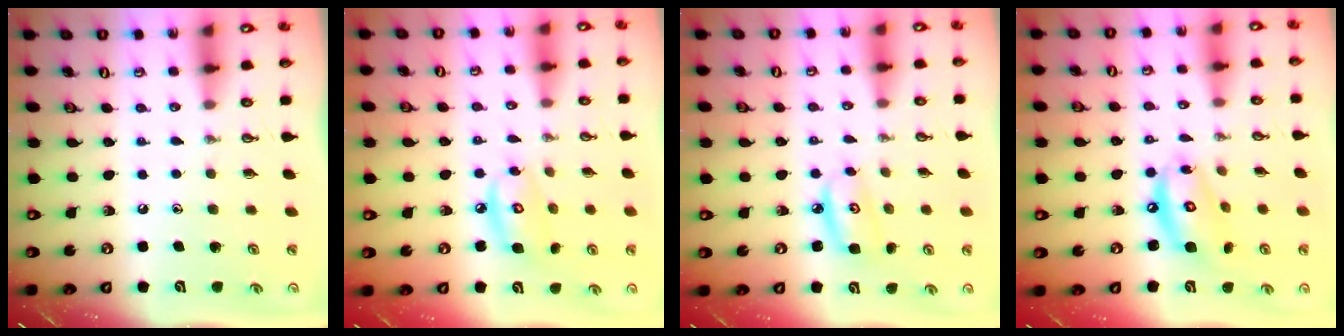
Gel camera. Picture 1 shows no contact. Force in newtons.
{"total": 8.7, "press": 8.7, "slide": 0.8}
{"total": 5.6, "press": 5.5, "slide": 0.4}
{"total": 12.0, "press": 11.9, "slide": 1.2}